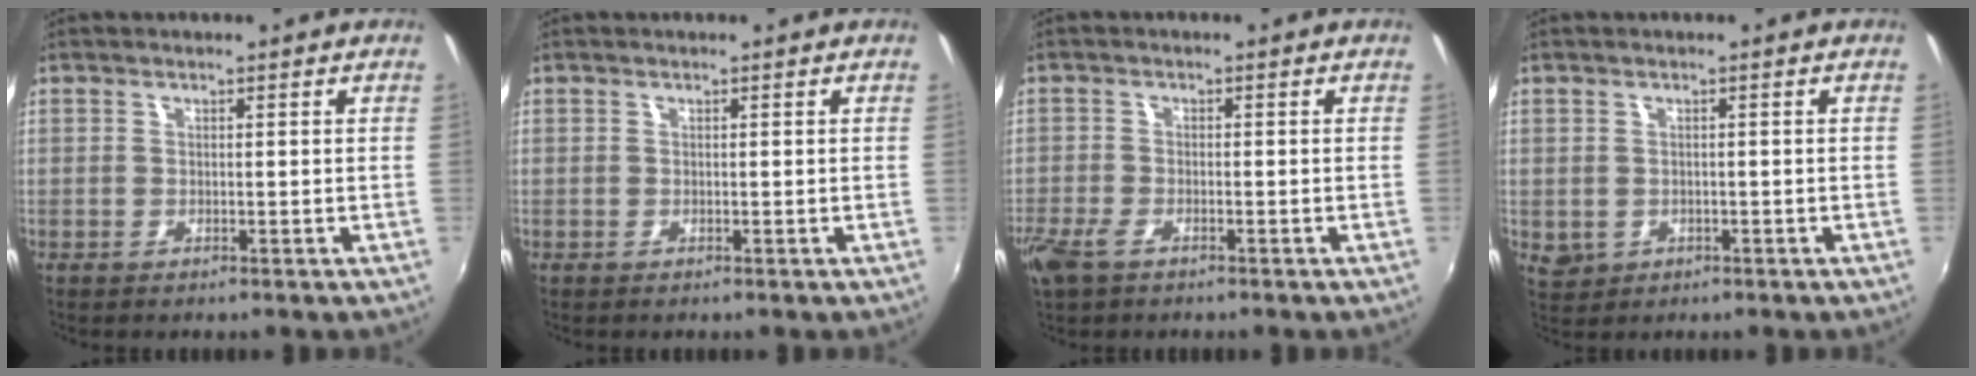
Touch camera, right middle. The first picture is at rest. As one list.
[{"total": 0.0}, {"total": 4.9, "force": [-3.2, 2.1, 3.0], "torque": [-0.081, -0.013, -0.061]}, {"total": 2.7, "force": [-0.3, 2.5, 1.1], "torque": [-0.021, -0.002, 0.002]}]